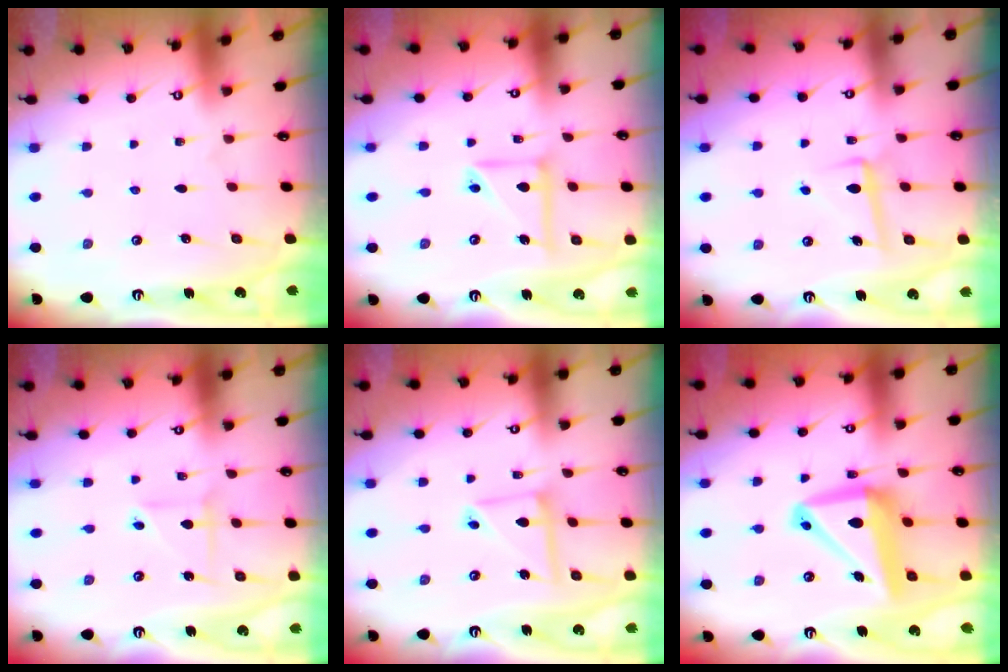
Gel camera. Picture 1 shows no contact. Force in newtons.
{"total": 9.8, "press": 9.7, "slide": 1.5}
{"total": 6.2, "press": 6.0, "slide": 1.2}
{"total": 2.9, "press": 2.9, "slide": 0.2}
{"total": 9.0, "press": 8.9, "slide": 0.7}
{"total": 13.7, "press": 13.5, "slide": 2.6}